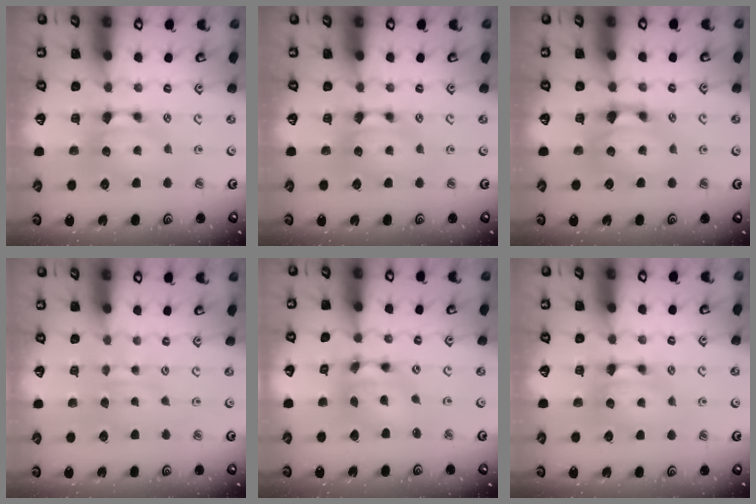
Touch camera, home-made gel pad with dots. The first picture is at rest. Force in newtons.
{"total": 0.0}
{"total": 1.6, "press": 0.9, "slide": 1.3}
{"total": 2.4, "press": 2.4, "slide": 0.2}
{"total": 5.9, "press": 5.6, "slide": 2.0}
{"total": 0.5, "press": 0.3, "slide": 0.4}